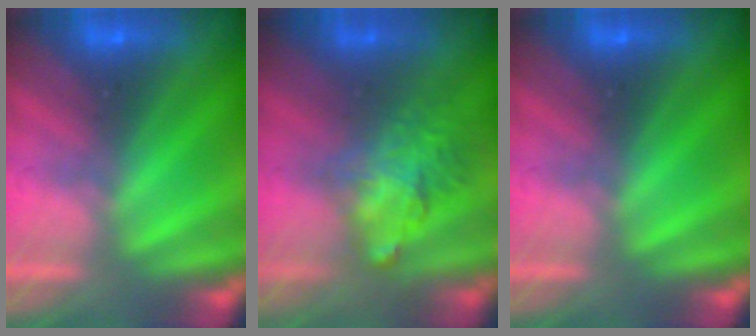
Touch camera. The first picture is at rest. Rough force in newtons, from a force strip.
{"total": 3.5}
{"total": 0.0}